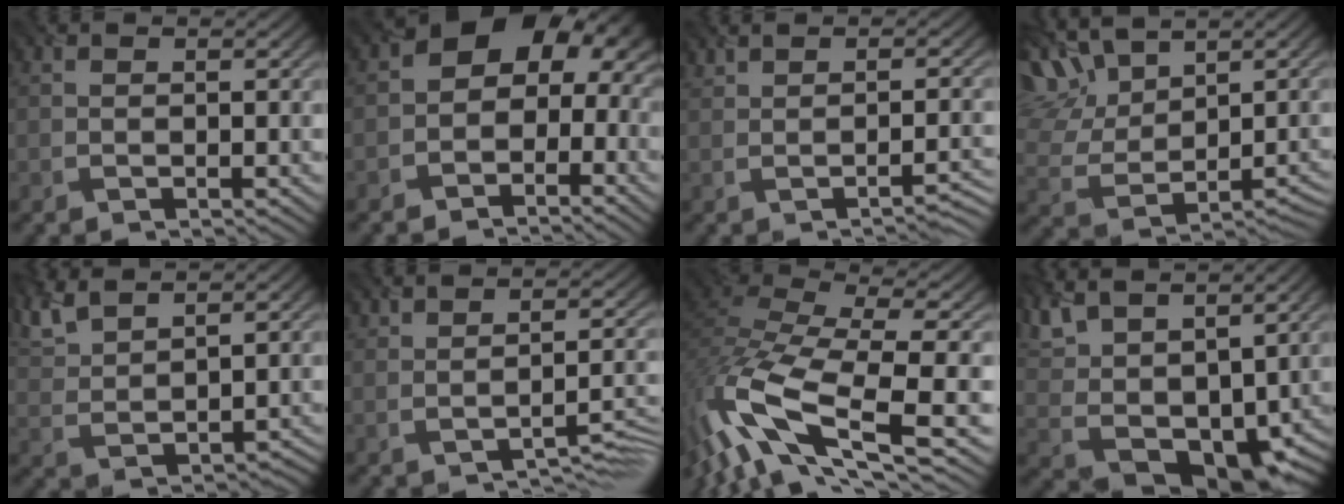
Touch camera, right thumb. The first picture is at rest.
{"total": 9.1, "force": [-0.7, 6.6, 6.3], "torque": [-0.072, 0.011, -0.034]}
{"total": 2.2, "force": [-0.6, 0.4, 2.1], "torque": [-0.038, 0.013, -0.011]}
{"total": 11.6, "force": [6.8, 6.0, 7.3], "torque": [-0.162, 0.019, 0.121]}
{"total": 5.9, "force": [4.7, 1.6, 3.1], "torque": [-0.084, 0.014, 0.105]}
{"total": 2.8, "force": [-1.6, 1.1, 2.0], "torque": [-0.031, 0.003, -0.025]}
{"total": 15.6, "force": [-6.3, 5.5, 13.1], "torque": [-0.324, -0.008, -0.115]}
{"total": 12.3, "force": [6.1, 6.9, 8.2], "torque": [-0.192, 0.011, 0.129]}